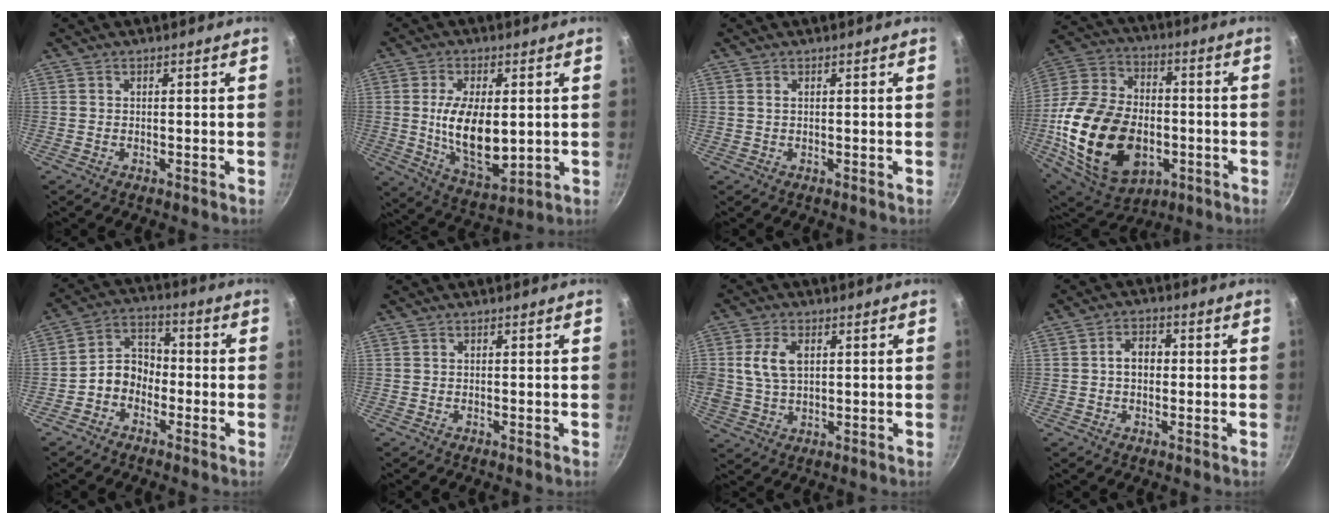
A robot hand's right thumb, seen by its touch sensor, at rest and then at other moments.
{"total": 14.3, "force": [0.4, 7.2, 12.3], "torque": [-0.208, -0.019, 0.018]}
{"total": 0.6, "force": [0.2, 0.3, 0.5], "torque": [-0.008, 0.002, 0.004]}
{"total": 27.6, "force": [-6.0, 18.1, 20.0], "torque": [-0.367, 0.024, -0.093]}
{"total": 7.2, "force": [-2.6, 5.6, 3.7], "torque": [-0.031, 0.040, -0.064]}
{"total": 0.0}
{"total": 7.6, "force": [1.7, 4.9, 5.5], "torque": [-0.102, -0.001, 0.031]}
{"total": 4.6, "force": [0.0, 3.4, 3.0], "torque": [-0.026, 0.013, -0.004]}